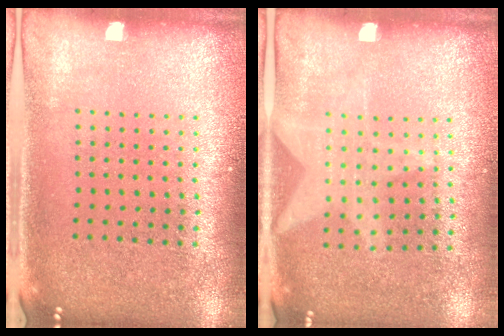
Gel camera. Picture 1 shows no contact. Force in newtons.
{"total": 1.1, "press": 0.8, "slide": 0.8}